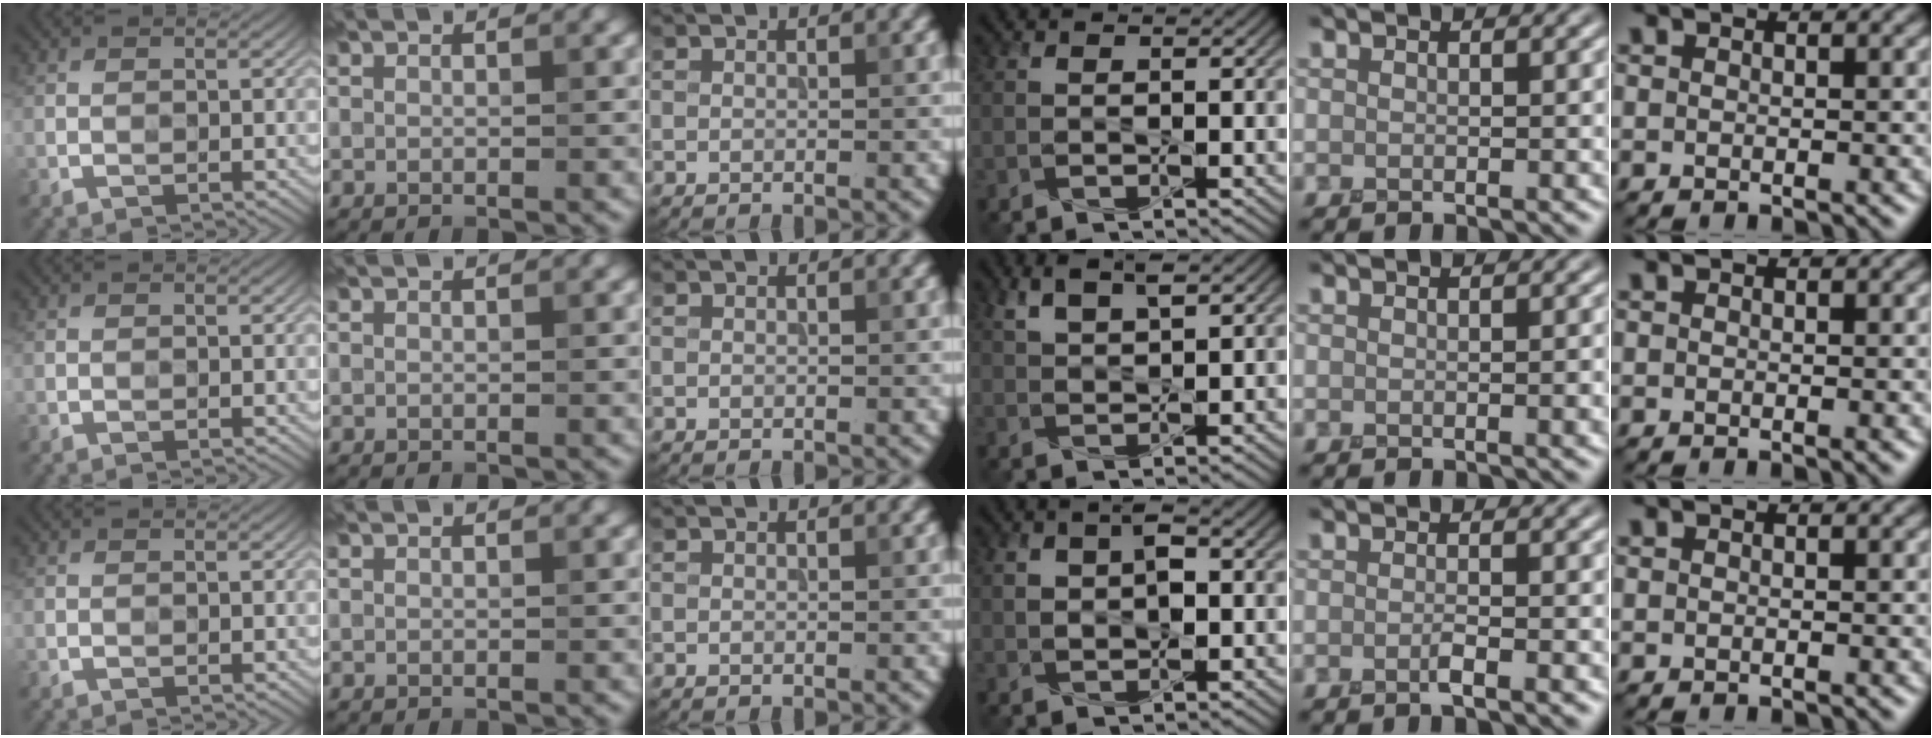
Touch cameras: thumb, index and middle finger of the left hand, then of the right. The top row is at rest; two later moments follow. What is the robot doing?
{"motion": "squeeze", "object": "air blower"}